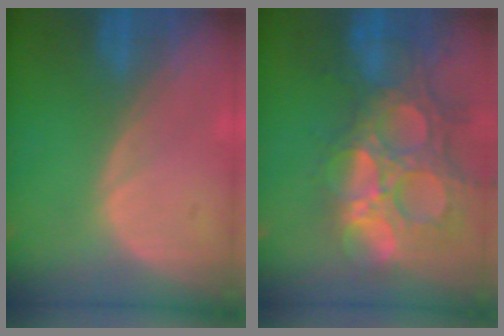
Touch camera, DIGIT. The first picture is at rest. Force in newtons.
{"total": 14.7, "press": 12.1, "slide": 8.3}